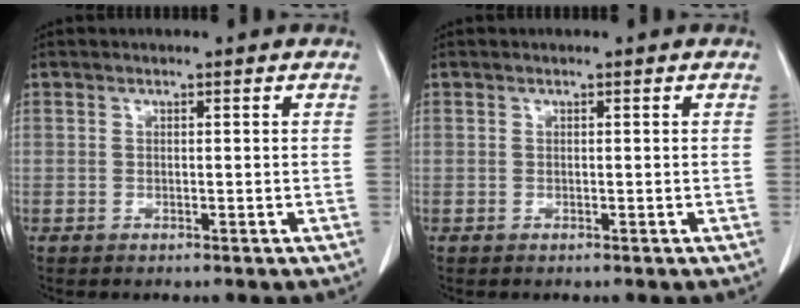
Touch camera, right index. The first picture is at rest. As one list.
[{"total": 0.0}]